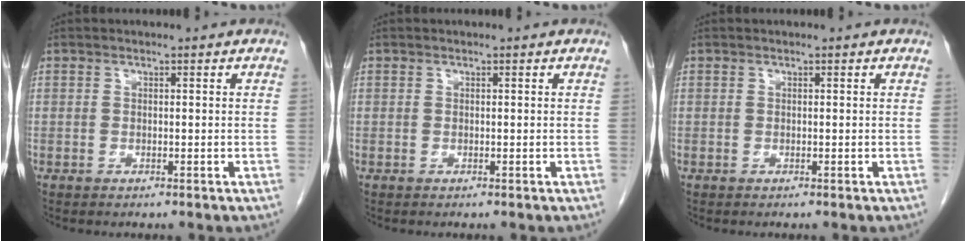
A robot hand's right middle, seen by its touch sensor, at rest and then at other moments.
{"total": 0.0}
{"total": 0.0}